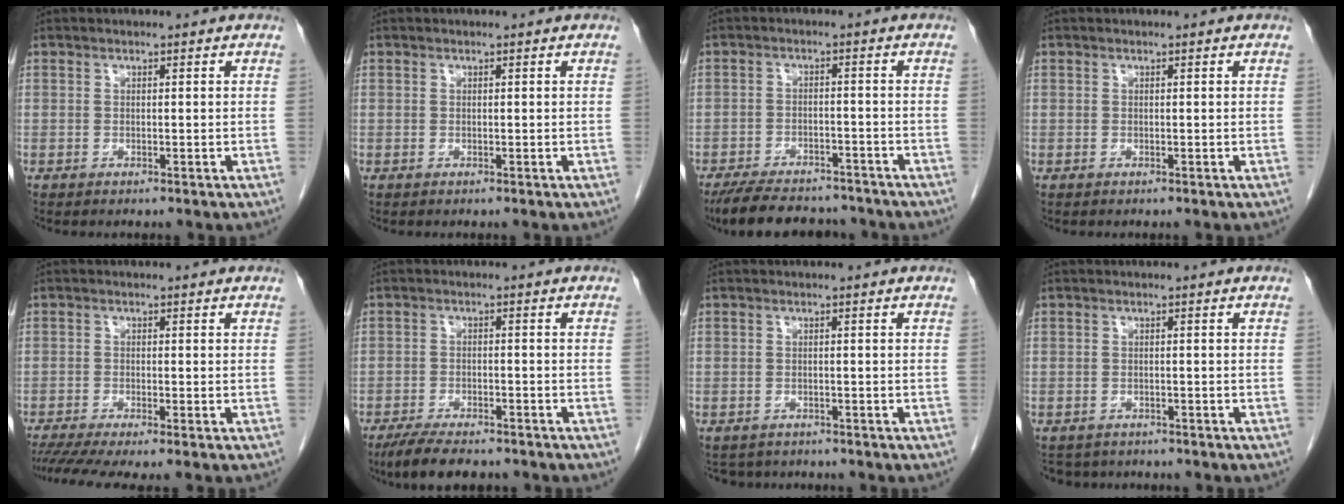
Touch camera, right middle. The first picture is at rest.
{"total": 0.0}
{"total": 12.8, "force": [-11.2, 3.9, 4.7], "torque": [-0.081, 0.002, -0.161]}
{"total": 0.0}
{"total": 6.2, "force": [-4.9, 0.1, 3.9], "torque": [-0.062, -0.011, -0.082]}
{"total": 8.3, "force": [-6.9, 2.2, 4.1], "torque": [-0.067, -0.013, -0.110]}
{"total": 3.3, "force": [-3.0, 1.4, 0.0], "torque": [0.001, -0.002, -0.043]}
{"total": 4.1, "force": [-3.7, 1.8, 0.2], "torque": [0.001, -0.001, -0.052]}